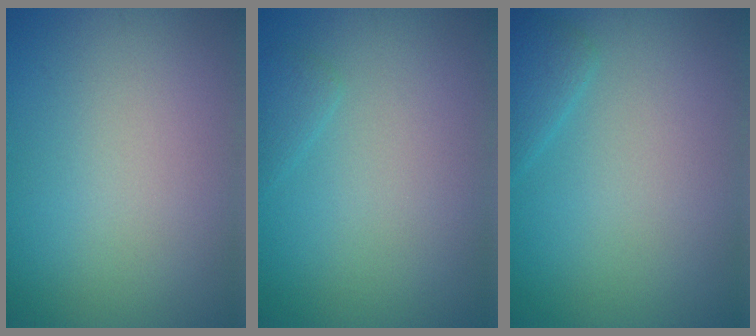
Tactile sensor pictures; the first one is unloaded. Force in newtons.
{"total": 0.9, "press": 0.9, "slide": 0.1}
{"total": 1.4, "press": 1.4, "slide": 0.1}